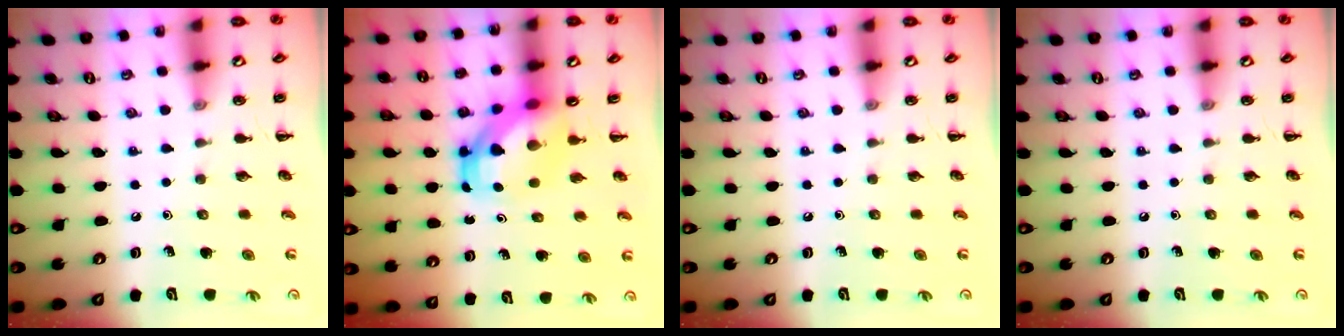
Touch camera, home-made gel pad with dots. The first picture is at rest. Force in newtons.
{"total": 5.8, "press": 5.6, "slide": 1.4}
{"total": 0.0}
{"total": 0.0}